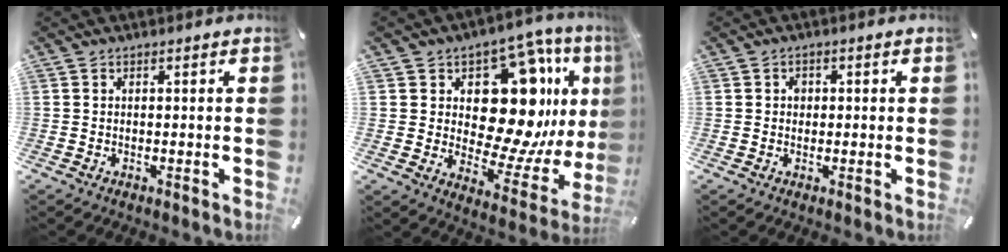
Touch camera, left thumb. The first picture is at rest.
{"total": 21.1, "force": [7.0, 12.7, 15.3], "torque": [-0.221, -0.059, 0.117]}
{"total": 1.6, "force": [-0.1, 1.5, 0.6], "torque": [-0.006, 0.003, -0.006]}